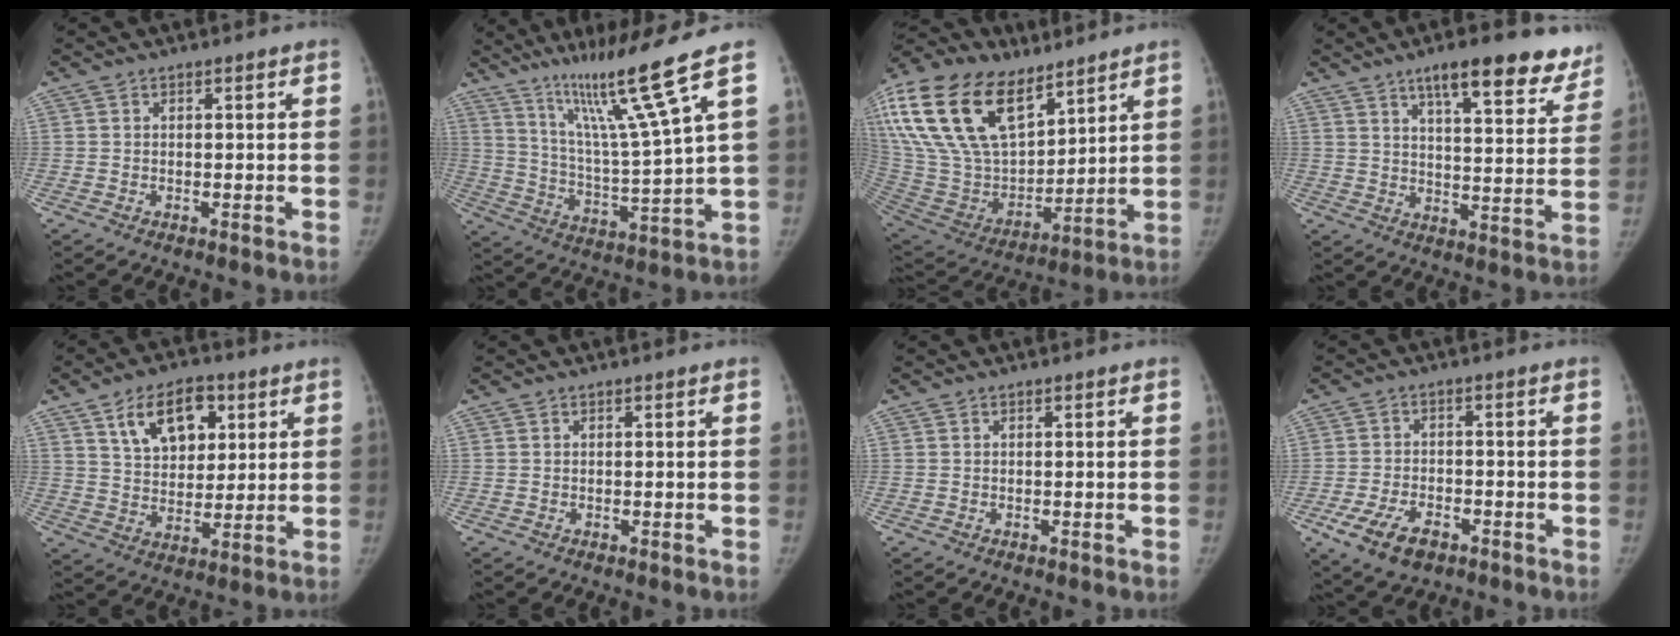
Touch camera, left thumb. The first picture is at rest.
{"total": 14.9, "force": [9.8, -1.8, 11.0], "torque": [-0.180, -0.063, 0.175]}
{"total": 32.0, "force": [17.4, 17.2, 20.5], "torque": [-0.434, 0.001, 0.327]}
{"total": 17.0, "force": [12.1, 5.1, 10.8], "torque": [-0.098, -0.053, 0.165]}
{"total": 12.8, "force": [5.9, 8.0, 8.1], "torque": [-0.095, -0.022, 0.105]}
{"total": 0.0}
{"total": 0.0}
{"total": 8.1, "force": [-4.1, 4.9, 5.1], "torque": [-0.097, 0.011, -0.065]}